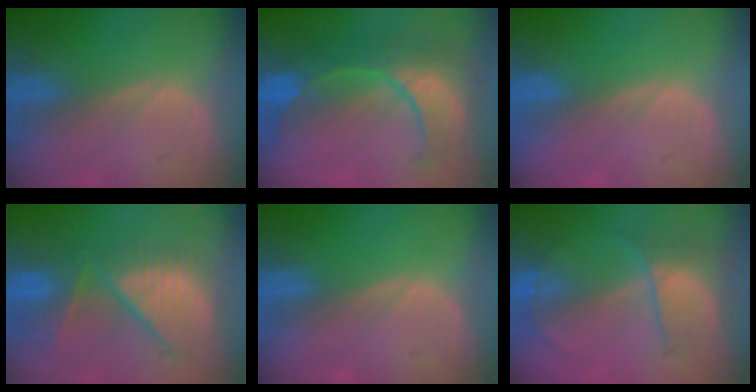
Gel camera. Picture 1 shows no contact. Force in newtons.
{"total": 9.6, "press": 9.6, "slide": 0.7}
{"total": 0.0}
{"total": 10.6, "press": 9.9, "slide": 4.0}
{"total": 0.0}
{"total": 7.3, "press": 6.2, "slide": 3.9}